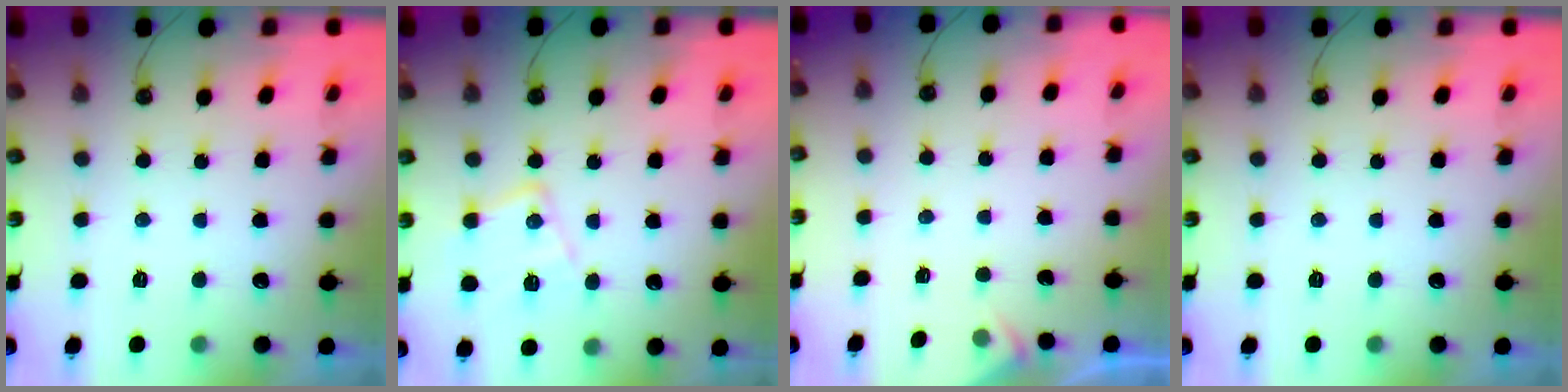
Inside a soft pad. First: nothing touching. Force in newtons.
{"total": 13.0, "press": 13.0, "slide": 0.9}
{"total": 2.8, "press": 2.7, "slide": 0.4}
{"total": 0.0}